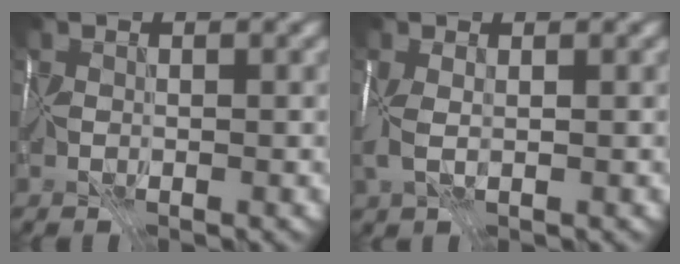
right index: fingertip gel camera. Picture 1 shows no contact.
{"total": 2.7, "force": [0.2, 1.6, 2.2], "torque": [-0.064, 0.004, 0.002]}